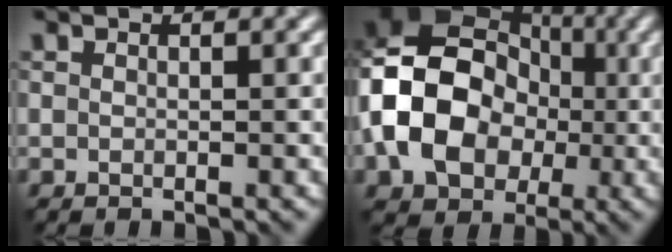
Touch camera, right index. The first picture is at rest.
{"total": 13.2, "force": [-1.9, 10.1, 8.2], "torque": [-0.152, 0.007, -0.058]}